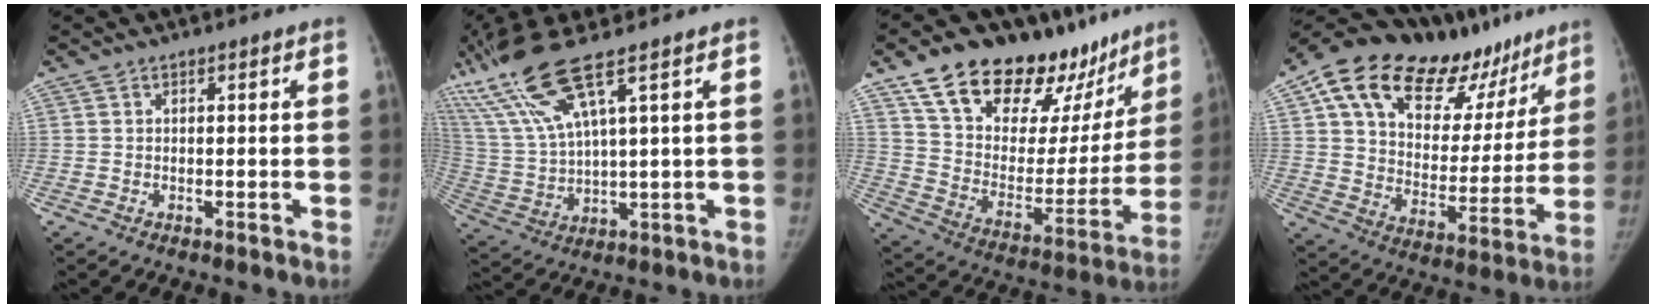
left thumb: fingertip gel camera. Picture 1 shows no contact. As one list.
[{"total": 15.3, "force": [8.7, 2.0, 12.5], "torque": [-0.287, -0.025, 0.182]}, {"total": 29.5, "force": [20.2, 14.7, 15.8], "torque": [-0.198, -0.062, 0.314]}, {"total": 28.6, "force": [18.2, 14.7, 16.6], "torque": [-0.216, -0.022, 0.289]}]